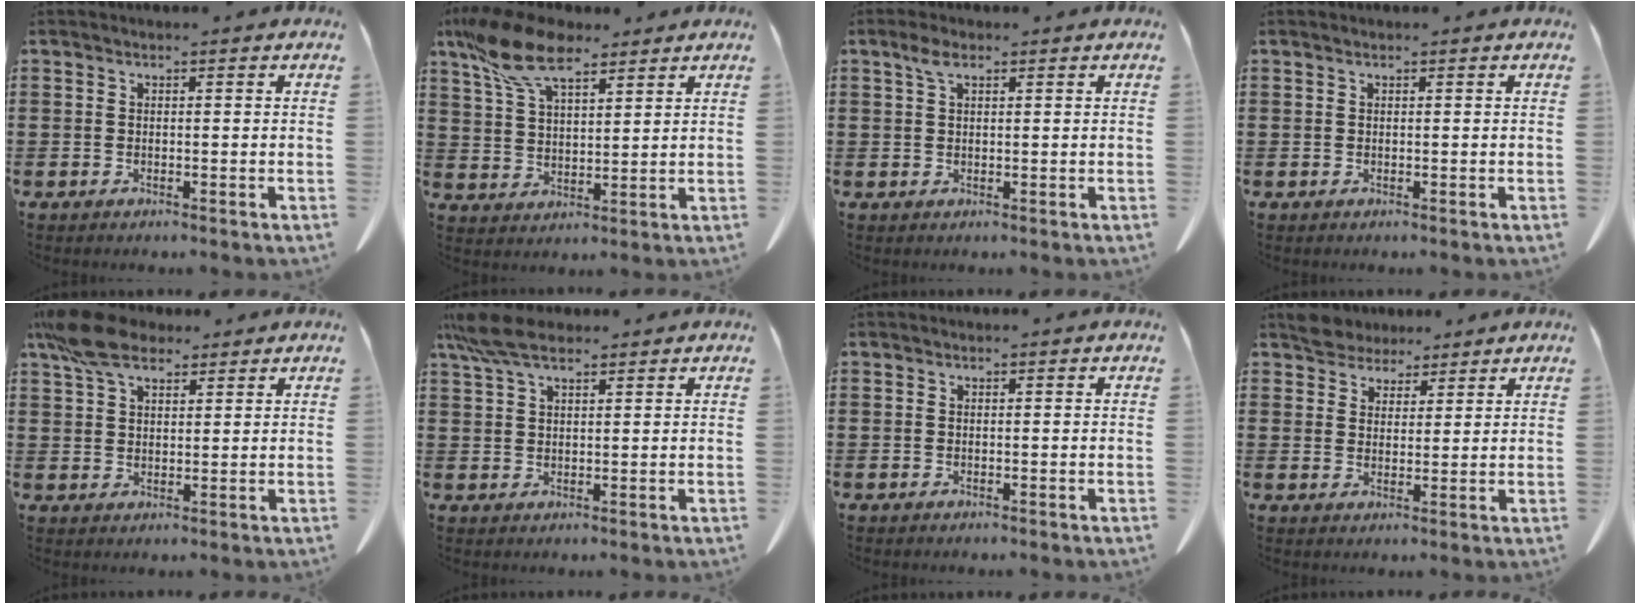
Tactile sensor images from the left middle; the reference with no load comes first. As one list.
[{"total": 11.2, "force": [7.8, 4.1, 6.8], "torque": [-0.161, -0.012, 0.145]}, {"total": 2.5, "force": [1.2, 1.0, 1.9], "torque": [-0.043, 0.007, 0.020]}, {"total": 0.0}, {"total": 7.9, "force": [5.5, 3.4, 4.6], "torque": [-0.106, 0.002, 0.105]}, {"total": 6.3, "force": [4.5, 1.9, 4.1], "torque": [-0.097, -0.002, 0.082]}, {"total": 0.0}, {"total": 4.3, "force": [3.8, 1.9, 0.3], "torque": [-0.023, 0.001, 0.075]}]